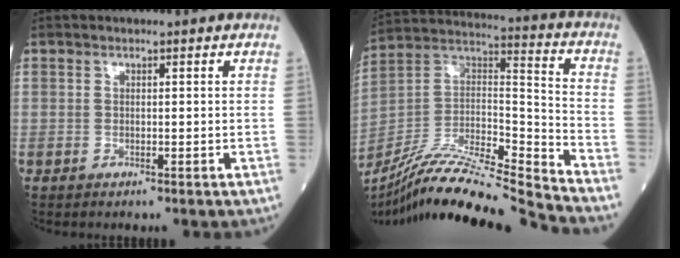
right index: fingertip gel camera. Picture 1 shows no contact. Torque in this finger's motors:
{"motor_torque": [-0.34, -0.71, 0.25, 0.07]}